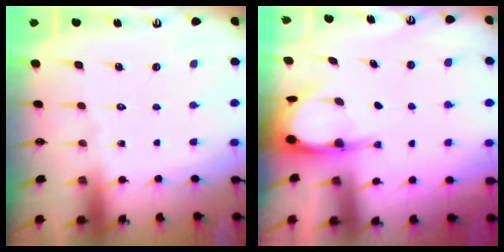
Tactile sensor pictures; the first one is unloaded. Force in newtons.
{"total": 4.7, "press": 4.7, "slide": 0.4}